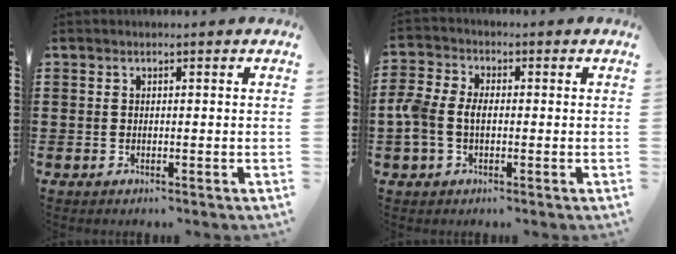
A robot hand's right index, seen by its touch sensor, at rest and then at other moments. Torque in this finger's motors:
{"motor_torque": [0.47, -0.22, 0.27, 0.14]}